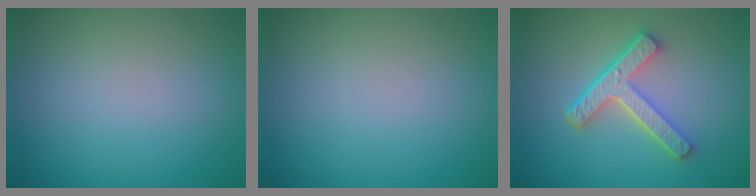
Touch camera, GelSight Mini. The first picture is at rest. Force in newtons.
{"total": 0.0}
{"total": 4.8, "press": 3.5, "slide": 3.3}